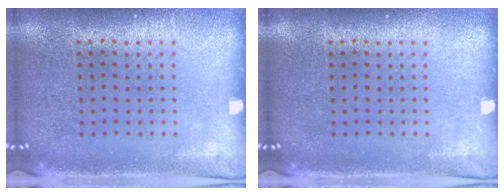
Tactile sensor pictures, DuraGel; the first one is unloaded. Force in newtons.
{"total": 0.0}